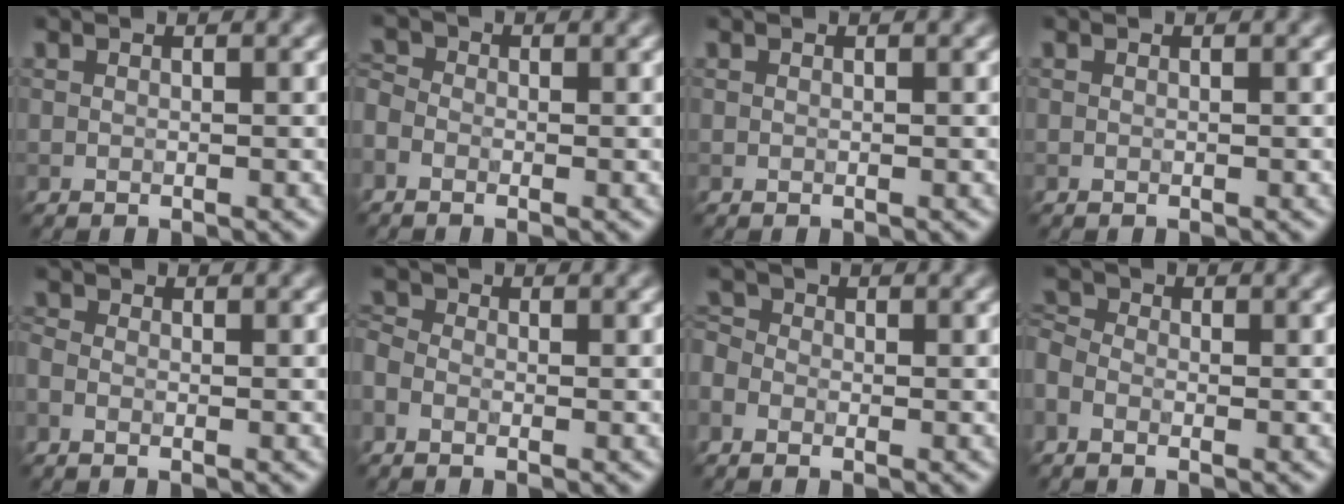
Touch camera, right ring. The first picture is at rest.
{"total": 1.6, "force": [-0.8, 1.2, 0.8], "torque": [-0.019, 0.002, -0.024]}
{"total": 0.0}
{"total": 0.0}
{"total": 1.0, "force": [-0.5, 0.6, 0.6], "torque": [-0.021, -0.005, -0.014]}
{"total": 1.7, "force": [-0.8, 1.1, 1.0], "torque": [-0.029, -0.001, -0.025]}
{"total": 1.8, "force": [-0.9, 1.3, 0.8], "torque": [-0.015, 0.004, -0.024]}
{"total": 2.0, "force": [-1.0, 1.3, 1.2], "torque": [-0.035, 0.001, -0.026]}